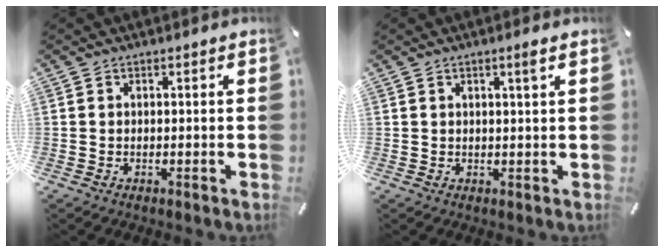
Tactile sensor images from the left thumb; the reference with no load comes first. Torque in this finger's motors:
{"motor_torque": [0.17, -0.21, 0.11, 0.14, -0.01]}